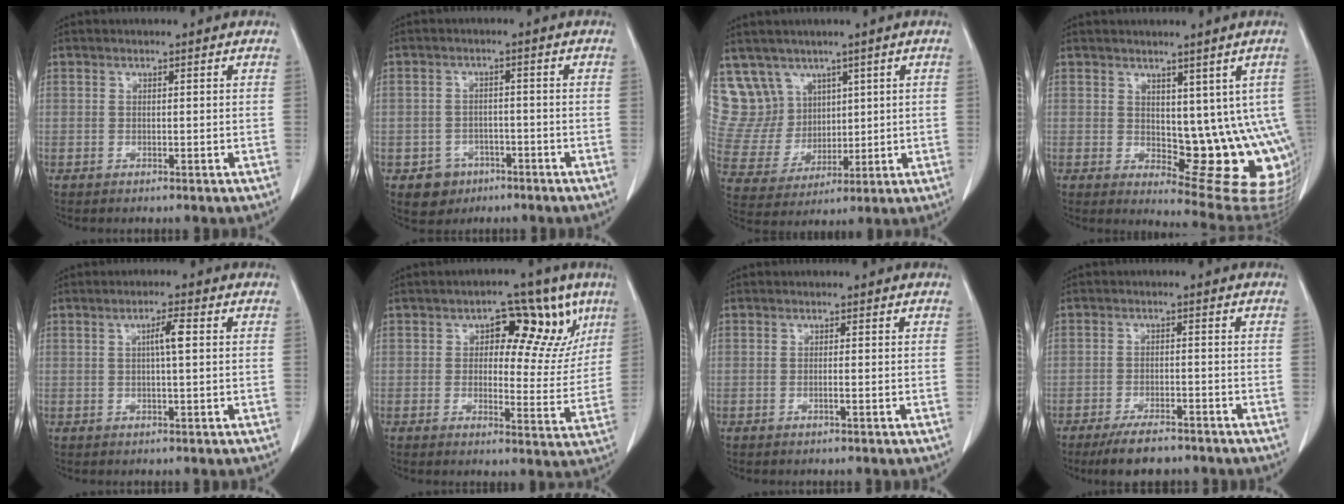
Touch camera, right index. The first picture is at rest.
{"total": 4.5, "force": [-2.4, 3.8, 0.6], "torque": [-0.006, 0.013, -0.029]}
{"total": 10.4, "force": [6.9, 7.8, 1.0], "torque": [-0.036, 0.038, 0.156]}
{"total": 12.4, "force": [0.8, 5.5, 11.1], "torque": [-0.121, -0.007, 0.024]}
{"total": 3.0, "force": [0.5, 0.0, 2.9], "torque": [-0.050, 0.003, 0.008]}
{"total": 11.2, "force": [5.0, 6.1, 8.0], "torque": [-0.077, 0.018, 0.064]}
{"total": 0.8, "force": [-0.3, -0.1, 0.7], "torque": [-0.013, 0.000, -0.004]}
{"total": 6.7, "force": [-5.4, 2.0, 3.4], "torque": [-0.058, -0.008, -0.088]}